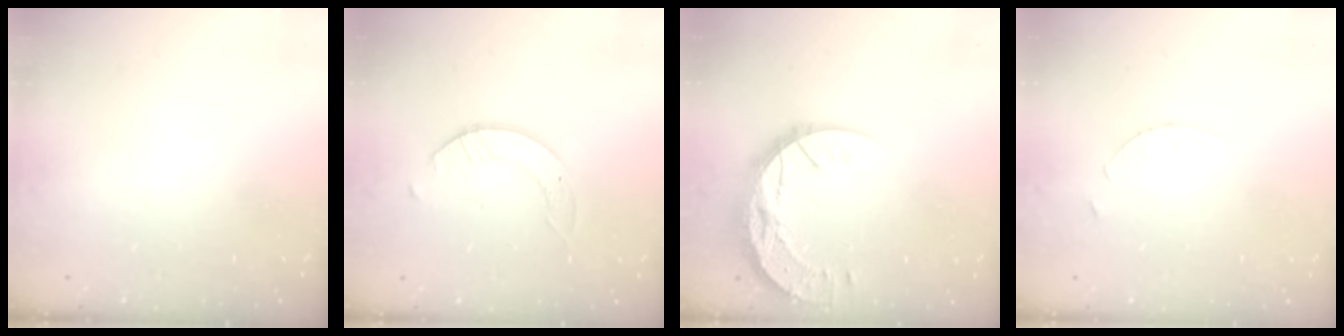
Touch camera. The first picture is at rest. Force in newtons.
{"total": 2.5, "press": 2.5, "slide": 0.3}
{"total": 14.5, "press": 14.5, "slide": 1.3}
{"total": 3.1, "press": 3.1, "slide": 0.3}